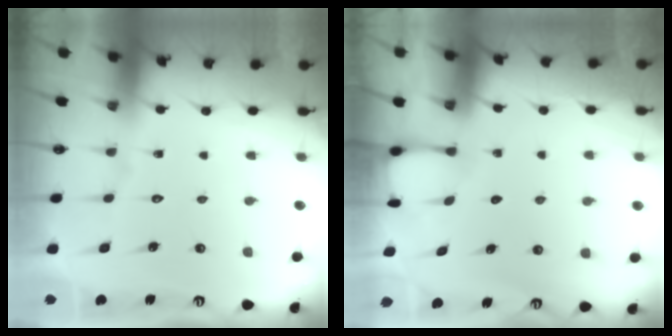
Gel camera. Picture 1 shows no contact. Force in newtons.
{"total": 2.3, "press": 2.3, "slide": 0.3}